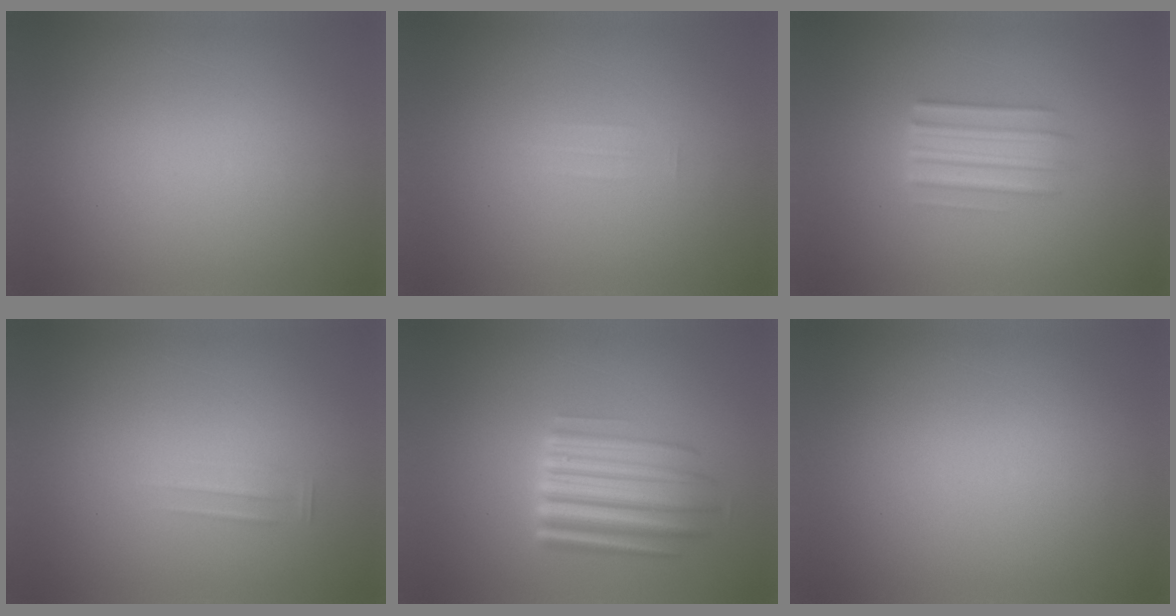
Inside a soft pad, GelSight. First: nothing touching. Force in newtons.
{"total": 1.2}
{"total": 3.5}
{"total": 1.6}
{"total": 5.7}
{"total": 0.0}